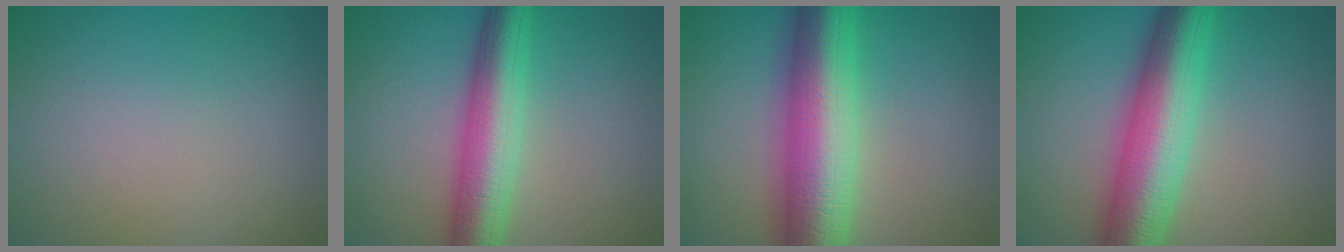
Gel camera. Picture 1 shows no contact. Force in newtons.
{"total": 7.0, "press": 7.0, "slide": 0.2}
{"total": 12.0, "press": 12.0, "slide": 0.1}
{"total": 9.5, "press": 9.5, "slide": 0.2}